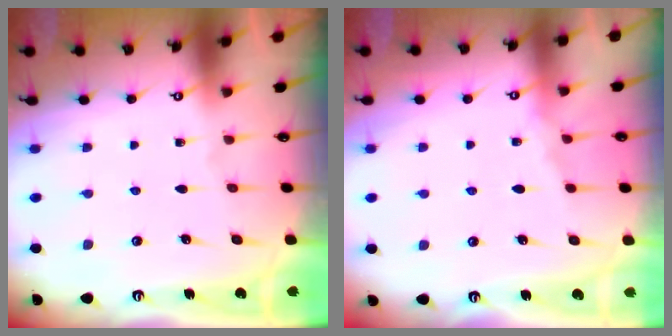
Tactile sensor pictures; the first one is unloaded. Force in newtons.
{"total": 5.4, "press": 5.4, "slide": 0.7}